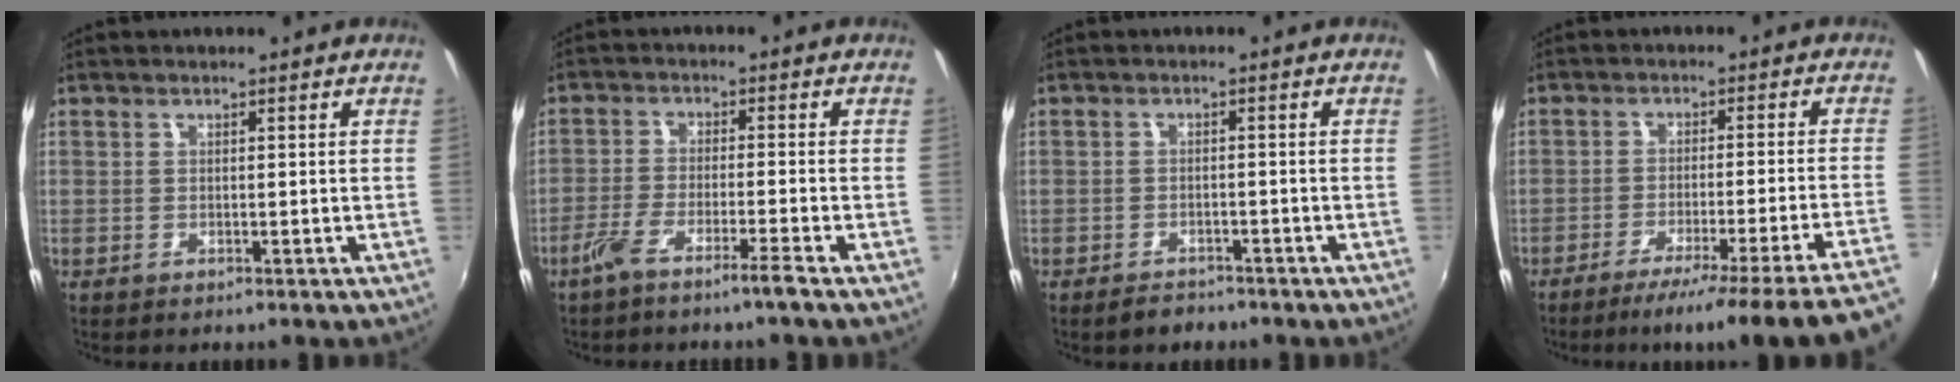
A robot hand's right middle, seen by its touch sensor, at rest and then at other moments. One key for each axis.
{"total": 5.0, "fx": -3.8, "fy": -0.5, "fz": 3.3, "tx": -0.083, "ty": -0.004, "tz": -0.075}
{"total": 2.9, "fx": -2.4, "fy": 1.6, "fz": 0.5, "tx": -0.019, "ty": 0.002, "tz": -0.036}
{"total": 17.5, "fx": -14.8, "fy": -3.9, "fz": 8.4, "tx": -0.100, "ty": -0.060, "tz": -0.211}